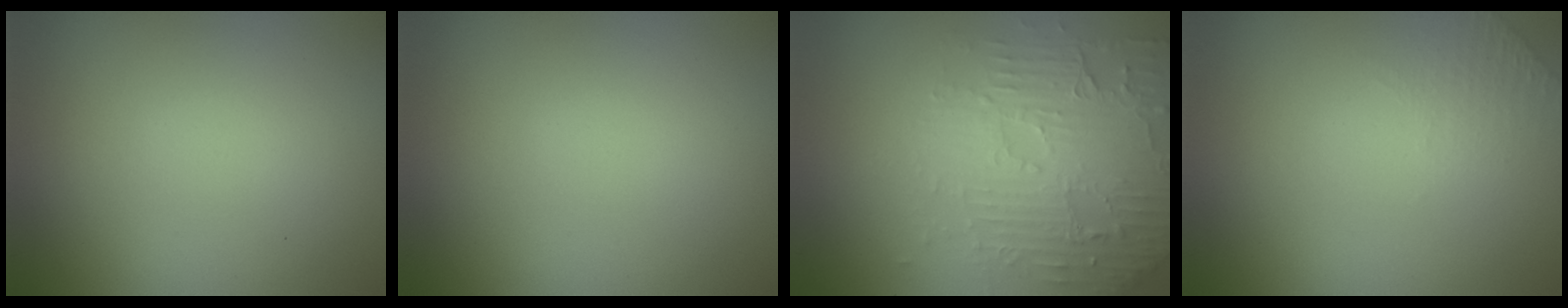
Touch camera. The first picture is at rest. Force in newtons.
{"total": 0.0}
{"total": 5.8, "press": 3.7, "slide": 4.5}
{"total": 1.0, "press": 0.5, "slide": 0.9}